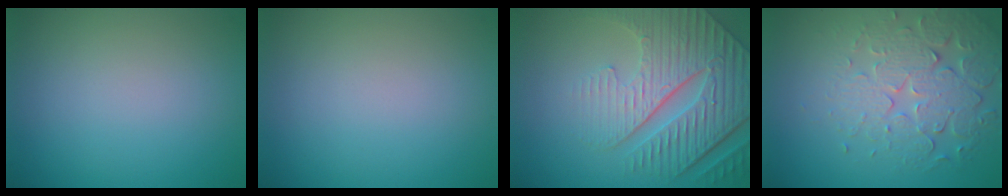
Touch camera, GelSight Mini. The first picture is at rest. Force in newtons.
{"total": 0.0}
{"total": 6.9, "press": 5.6, "slide": 4.0}
{"total": 5.2, "press": 4.4, "slide": 2.7}